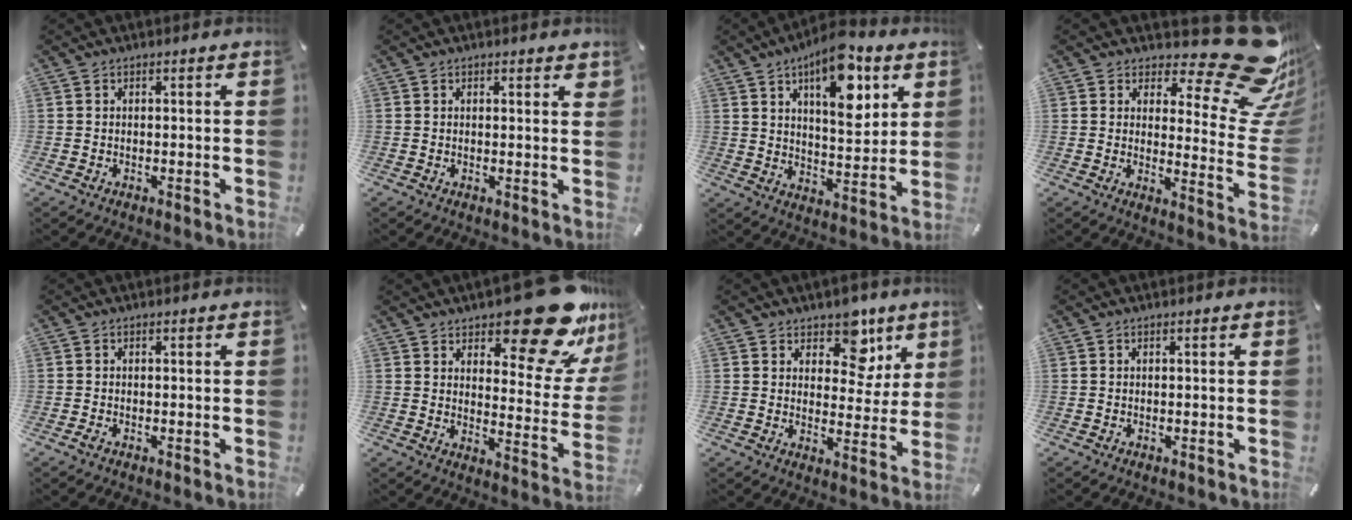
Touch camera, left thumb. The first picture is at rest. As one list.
[{"total": 1.0, "force": [0.7, 0.4, 0.6], "torque": [-0.005, -0.003, 0.011]}, {"total": 14.3, "force": [8.0, 6.3, 10.1], "torque": [-0.144, -0.036, 0.133]}, {"total": 20.1, "force": [12.3, 7.9, 13.8], "torque": [-0.156, -0.106, 0.201]}, {"total": 0.5, "force": [-0.3, 0.1, 0.4], "torque": [-0.010, -0.003, -0.005]}, {"total": 20.6, "force": [15.4, 7.3, 11.5], "torque": [-0.129, -0.125, 0.252]}, {"total": 10.5, "force": [6.4, 6.7, 4.9], "torque": [-0.056, -0.046, 0.110]}, {"total": 0.0}]